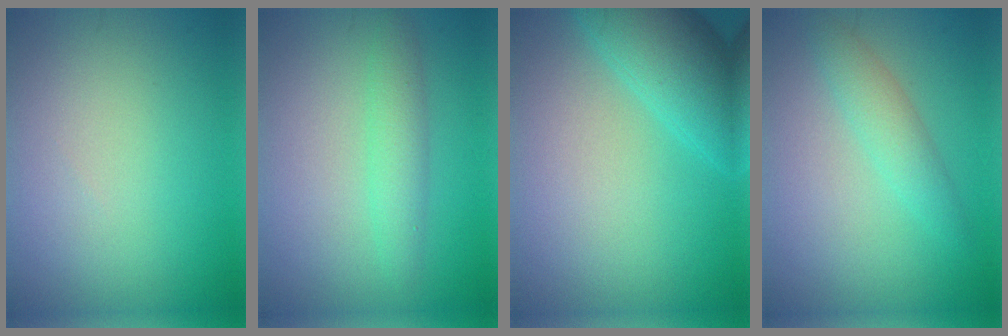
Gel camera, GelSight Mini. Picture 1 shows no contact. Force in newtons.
{"total": 2.5, "press": 2.5, "slide": 0.2}
{"total": 6.6, "press": 6.6, "slide": 0.2}
{"total": 2.4, "press": 2.4, "slide": 0.1}